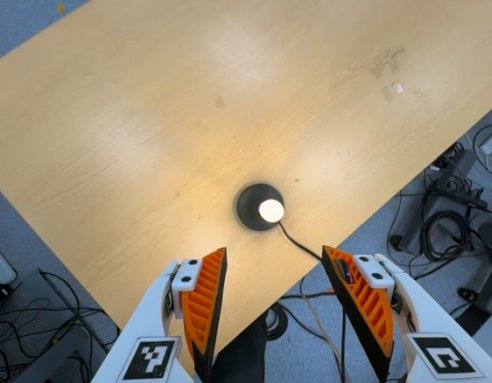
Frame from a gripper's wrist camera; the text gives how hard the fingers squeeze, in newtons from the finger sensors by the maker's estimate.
{"total": 0.0}